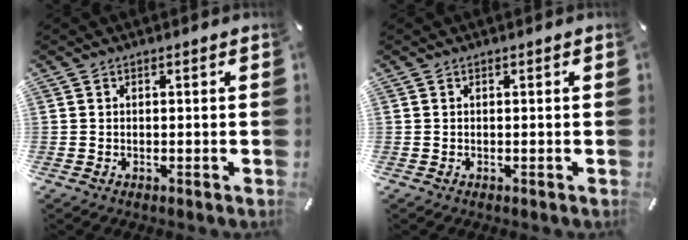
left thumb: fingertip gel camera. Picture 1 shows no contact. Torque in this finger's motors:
{"motor_torque": [-0.10, -0.17, 0.06, 0.05, 0.00]}